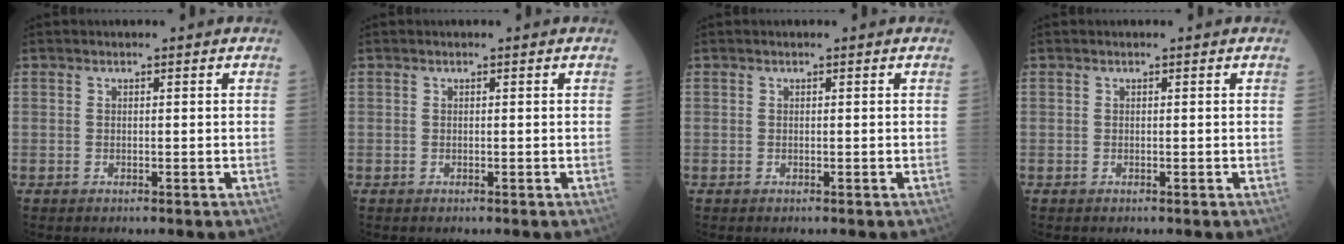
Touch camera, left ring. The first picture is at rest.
{"total": 0.0}
{"total": 0.0}
{"total": 0.0}